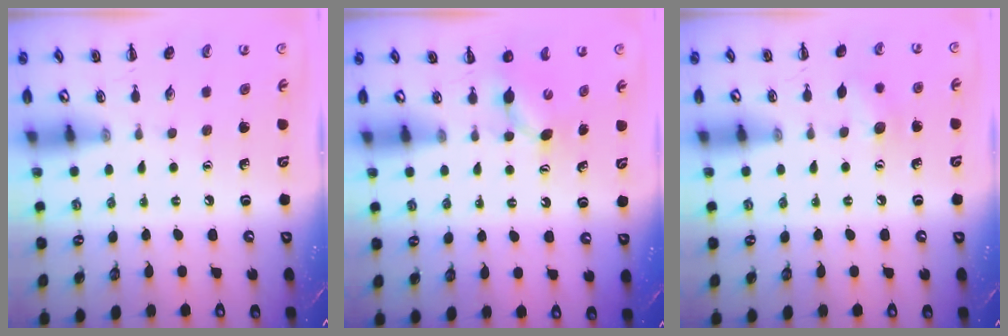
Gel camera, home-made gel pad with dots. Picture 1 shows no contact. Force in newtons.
{"total": 3.6, "press": 3.5, "slide": 0.5}
{"total": 7.0, "press": 6.8, "slide": 1.7}